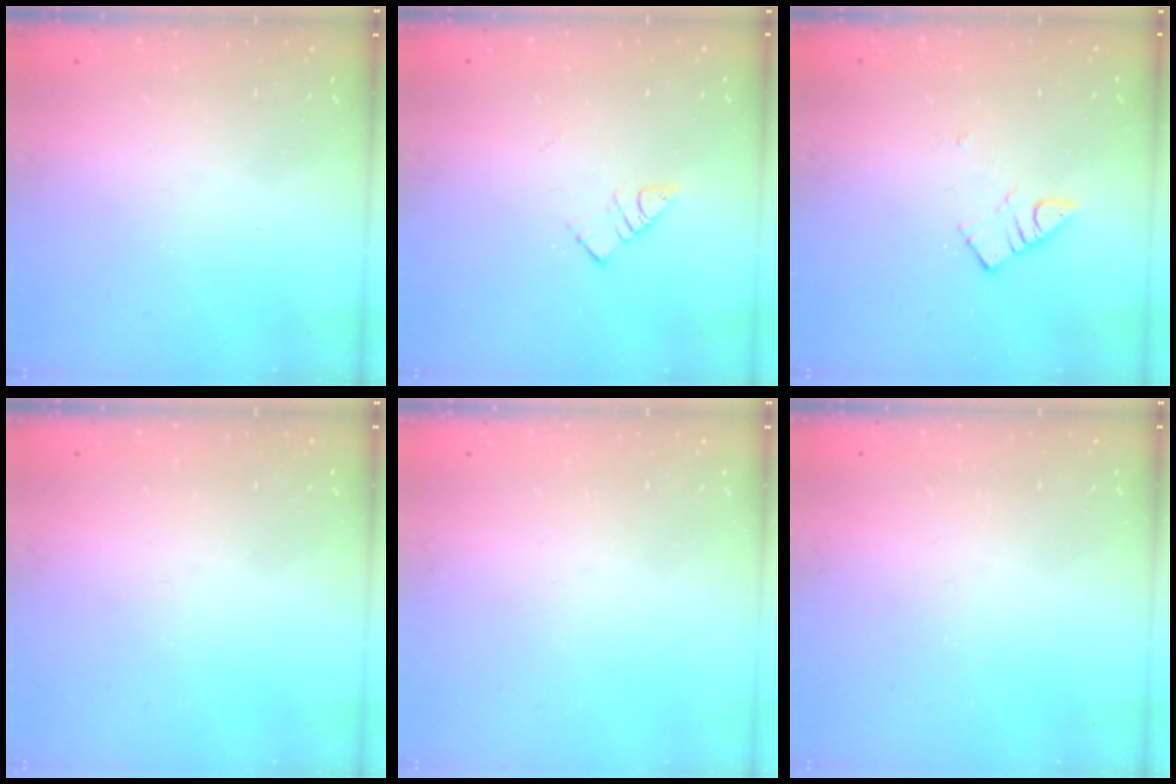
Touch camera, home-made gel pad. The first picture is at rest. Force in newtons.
{"total": 5.7, "press": 5.6, "slide": 0.6}
{"total": 2.8, "press": 2.7, "slide": 0.3}
{"total": 0.0}
{"total": 1.8, "press": 1.7, "slide": 0.1}
{"total": 0.0}